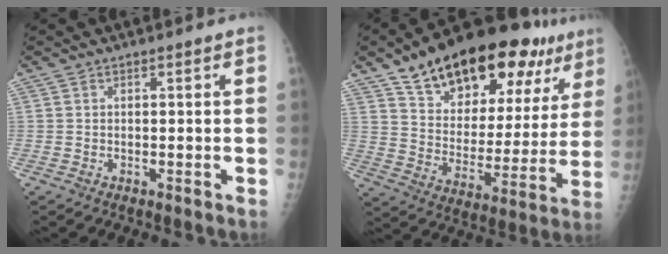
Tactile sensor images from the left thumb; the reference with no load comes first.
{"total": 28.2, "force": [17.7, 12.9, 17.8], "torque": [-0.234, -0.039, 0.271]}